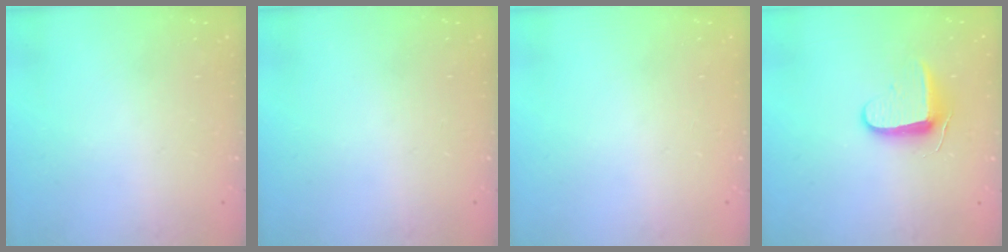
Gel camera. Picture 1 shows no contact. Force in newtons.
{"total": 0.0}
{"total": 0.0}
{"total": 9.3, "press": 9.2, "slide": 1.5}